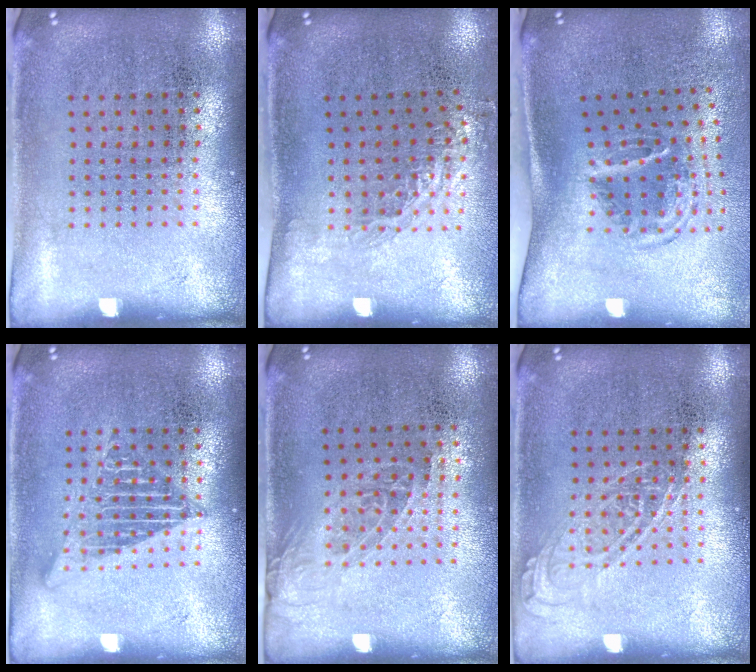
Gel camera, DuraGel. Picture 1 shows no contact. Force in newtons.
{"total": 1.1, "press": 0.8, "slide": 0.6}
{"total": 1.9, "press": 1.2, "slide": 1.5}
{"total": 2.4, "press": 2.4, "slide": 0.2}
{"total": 1.3, "press": 1.0, "slide": 0.8}
{"total": 1.8, "press": 1.8, "slide": 0.2}